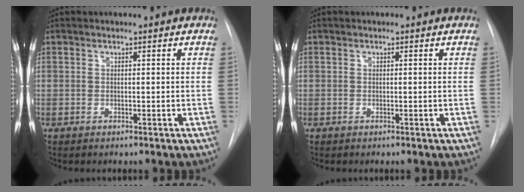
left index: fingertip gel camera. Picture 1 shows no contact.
{"total": 0.0}